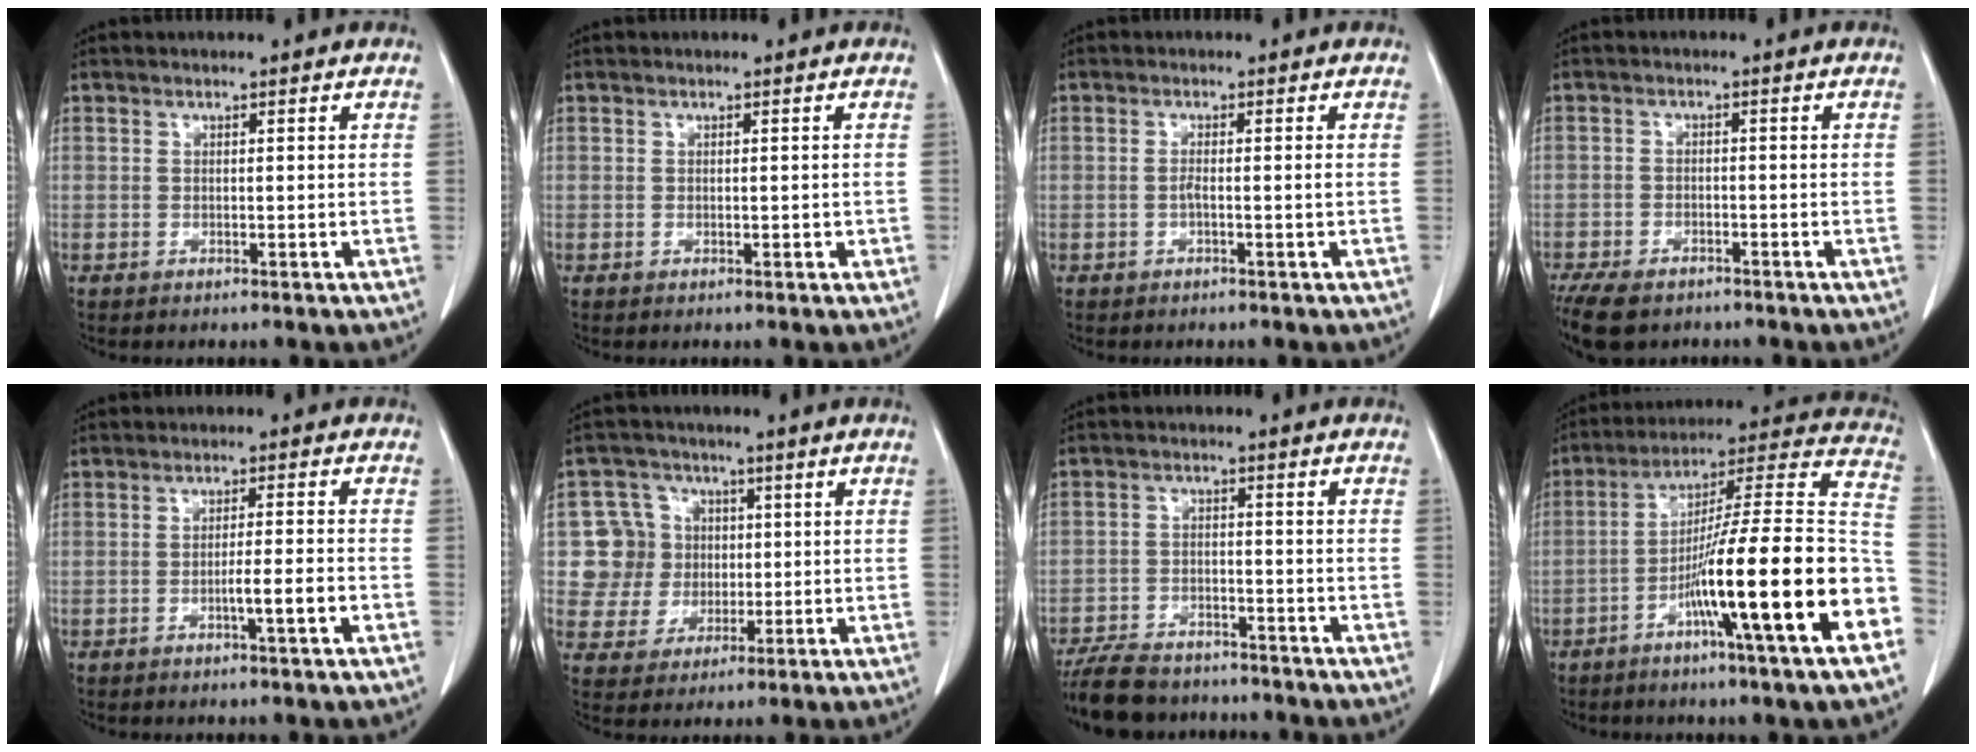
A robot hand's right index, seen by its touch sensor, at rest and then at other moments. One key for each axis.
{"total": 0.8, "fx": -0.1, "fy": 0.4, "fz": 0.7, "tx": -0.011, "ty": 0.001, "tz": -0.001}
{"total": 1.4, "fx": -0.5, "fy": -0.2, "fz": 1.4, "tx": -0.025, "ty": 0.000, "tz": -0.009}
{"total": 9.6, "fx": -7.0, "fy": 4.7, "fz": 4.6, "tx": -0.096, "ty": -0.012, "tz": -0.107}
{"total": 4.0, "fx": -1.6, "fy": -0.3, "fz": 3.6, "tx": -0.055, "ty": -0.003, "tz": -0.028}
{"total": 7.9, "fx": 0.8, "fy": 7.8, "fz": 0.8, "tx": -0.016, "ty": 0.023, "tz": 0.020}
{"total": 12.2, "fx": -10.5, "fy": 4.2, "fz": 4.5, "tx": -0.084, "ty": -0.001, "tz": -0.161}
{"total": 23.2, "fx": -8.6, "fy": -0.4, "fz": 21.6, "tx": -0.280, "ty": -0.005, "tz": -0.146}